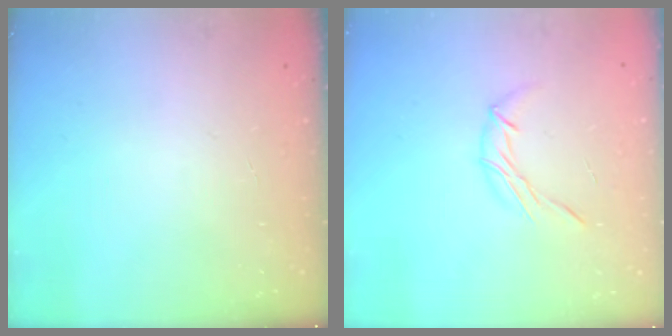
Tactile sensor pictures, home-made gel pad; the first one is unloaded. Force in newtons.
{"total": 6.0, "press": 6.0, "slide": 0.3}